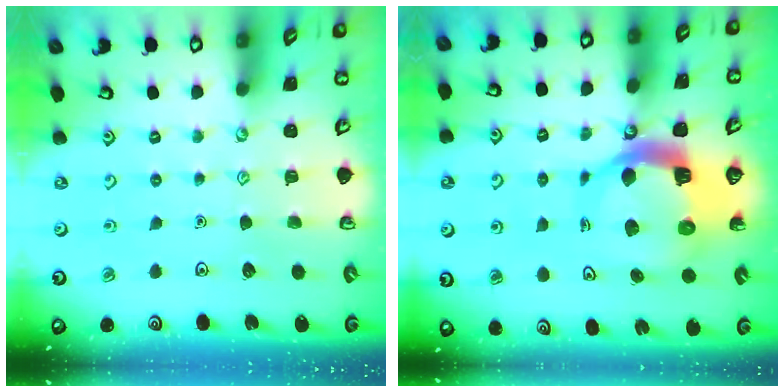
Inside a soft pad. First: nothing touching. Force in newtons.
{"total": 12.6, "press": 12.5, "slide": 1.5}